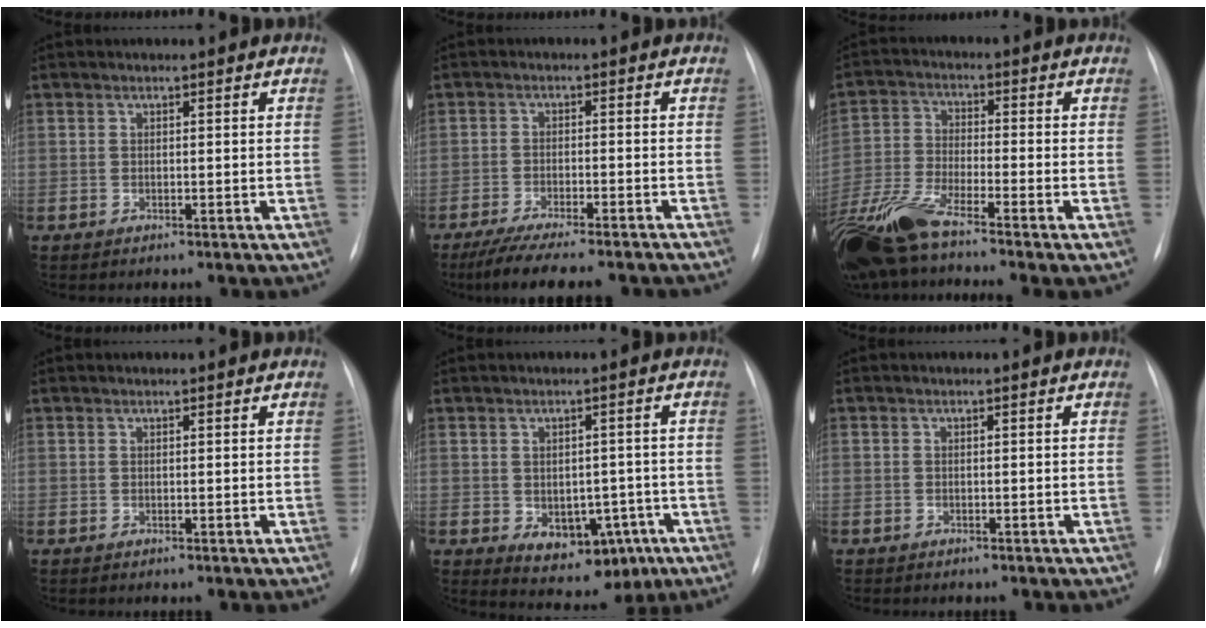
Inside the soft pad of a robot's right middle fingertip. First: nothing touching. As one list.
[{"total": 13.9, "force": [-12.2, 1.3, 6.6], "torque": [-0.099, -0.019, -0.173]}, {"total": 12.1, "force": [-9.1, 0.7, 7.8], "torque": [-0.167, -0.023, -0.176]}, {"total": 0.0}, {"total": 8.6, "force": [-3.0, 5.6, 5.8], "torque": [-0.063, 0.009, -0.022]}, {"total": 1.0, "force": [-0.8, 0.6, 0.2], "torque": [-0.007, 0.001, -0.008]}]